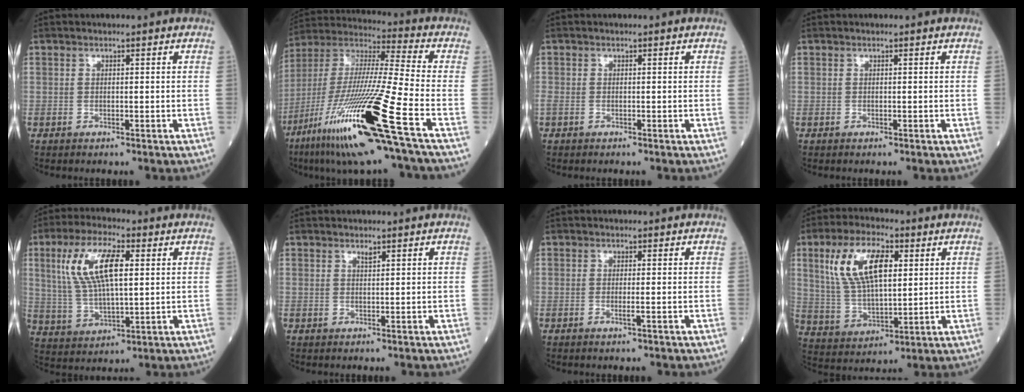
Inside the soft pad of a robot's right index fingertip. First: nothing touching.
{"total": 24.0, "force": [-11.4, -0.2, 21.1], "torque": [-0.421, -0.056, -0.216]}
{"total": 0.8, "force": [-0.2, 0.4, 0.6], "torque": [-0.024, -0.003, -0.005]}
{"total": 0.0}
{"total": 12.2, "force": [3.6, 3.8, 11.0], "torque": [-0.236, 0.017, 0.073]}
{"total": 0.8, "force": [0.7, -0.1, 0.4], "torque": [-0.011, -0.004, 0.012]}
{"total": 1.1, "force": [-0.3, -0.2, 1.0], "torque": [-0.021, -0.003, -0.006]}
{"total": 13.1, "force": [4.6, 5.3, 11.1], "torque": [-0.232, 0.018, 0.091]}